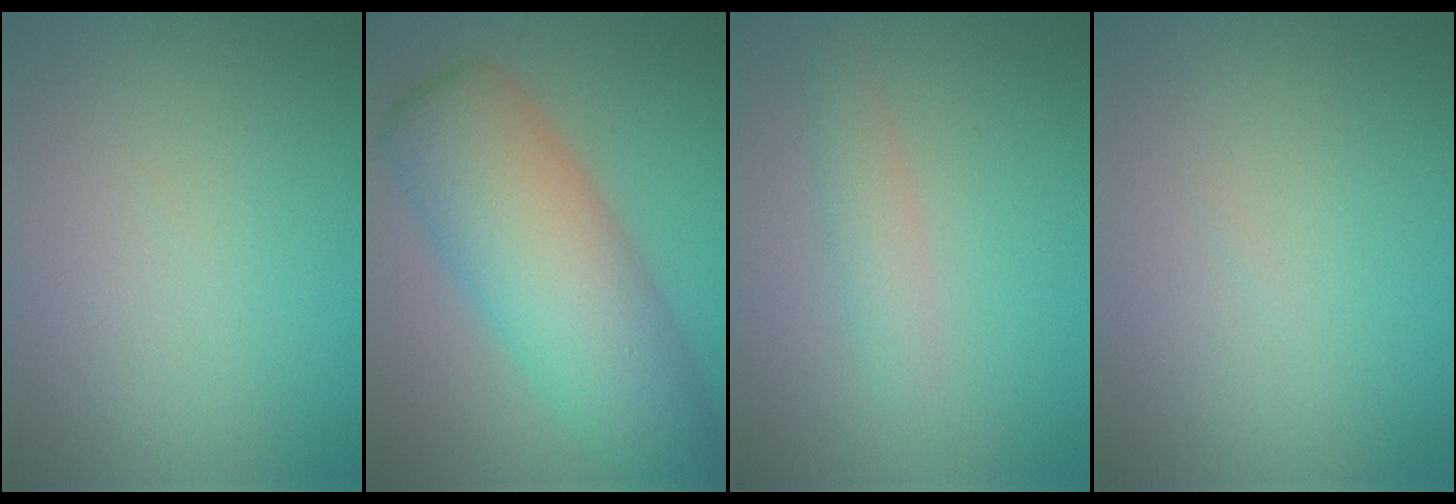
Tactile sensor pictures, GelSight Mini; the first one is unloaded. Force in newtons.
{"total": 10.9, "press": 10.8, "slide": 0.4}
{"total": 2.1, "press": 2.1, "slide": 0.1}
{"total": 0.0}